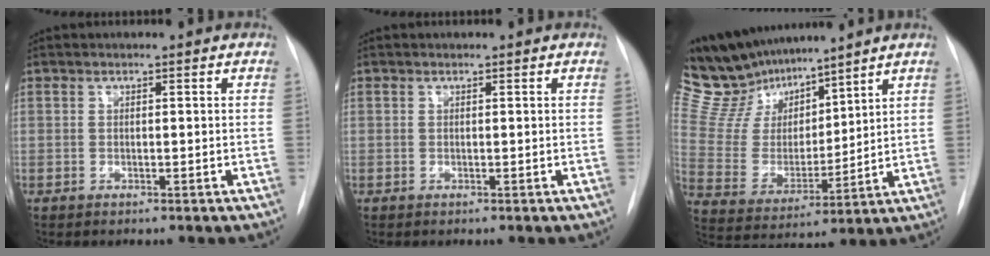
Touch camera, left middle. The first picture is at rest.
{"total": 0.0}
{"total": 14.6, "force": [13.0, 4.6, 4.8], "torque": [-0.107, 0.010, 0.256]}